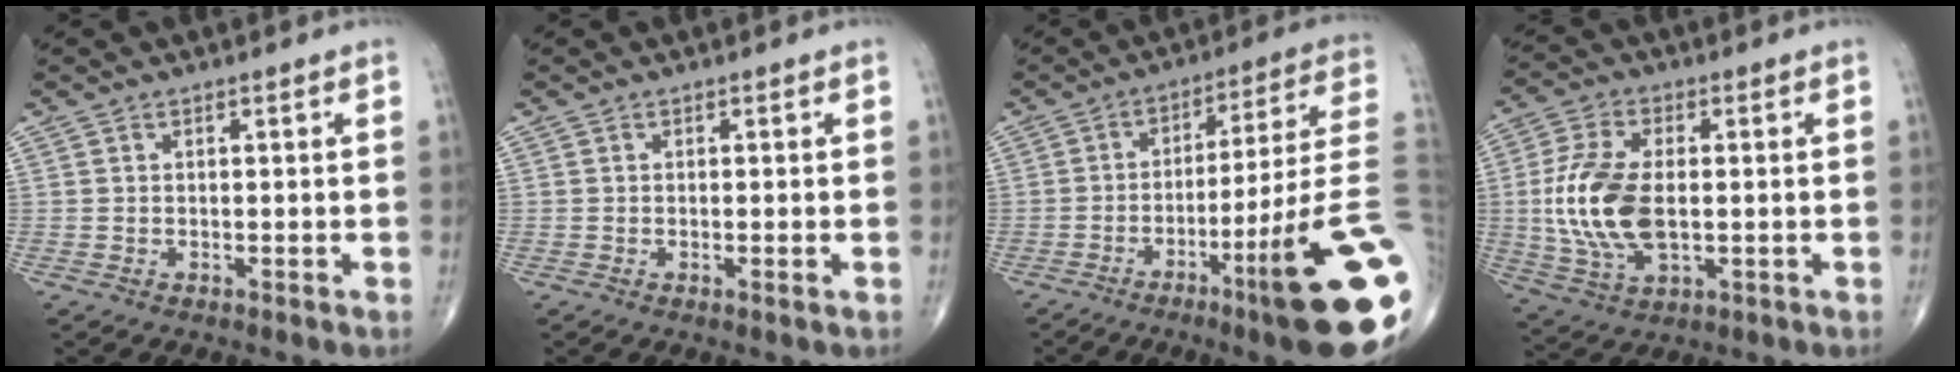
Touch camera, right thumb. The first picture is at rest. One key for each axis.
{"total": 0.9, "fx": -0.2, "fy": 0.0, "fz": 0.9, "tx": -0.014, "ty": -0.003, "tz": -0.003}
{"total": 21.7, "fx": -7.6, "fy": 1.0, "fz": 20.3, "tx": -0.234, "ty": 0.029, "tz": -0.113}
{"total": 14.5, "fx": -0.3, "fy": 7.8, "fz": 12.2, "tx": -0.258, "ty": -0.002, "tz": -0.002}